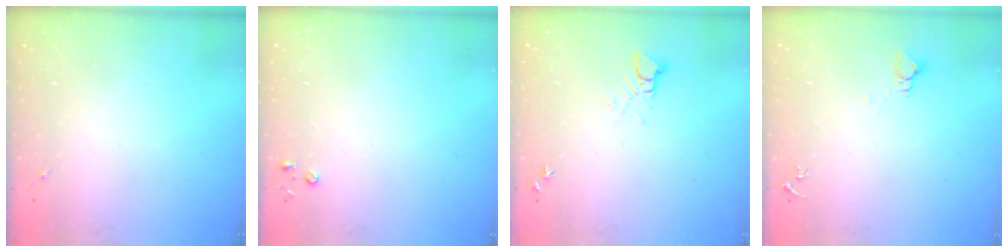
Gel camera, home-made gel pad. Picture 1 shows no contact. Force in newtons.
{"total": 2.8, "press": 2.8, "slide": 0.3}
{"total": 5.9, "press": 5.9, "slide": 0.6}
{"total": 2.7, "press": 2.7, "slide": 0.1}